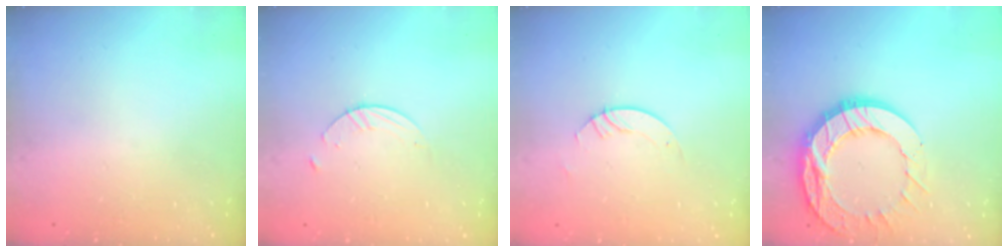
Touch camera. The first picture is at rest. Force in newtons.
{"total": 2.7, "press": 2.6, "slide": 0.3}
{"total": 2.1, "press": 2.1, "slide": 0.2}
{"total": 16.0, "press": 15.9, "slide": 1.3}